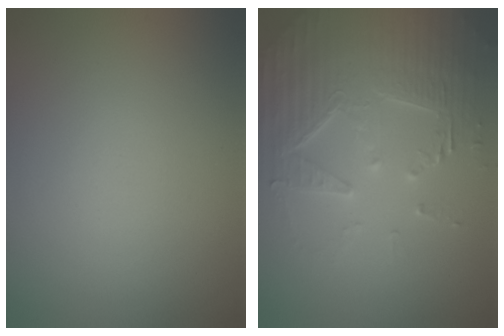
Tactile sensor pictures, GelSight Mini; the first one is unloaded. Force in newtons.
{"total": 4.8, "press": 4.7, "slide": 0.9}